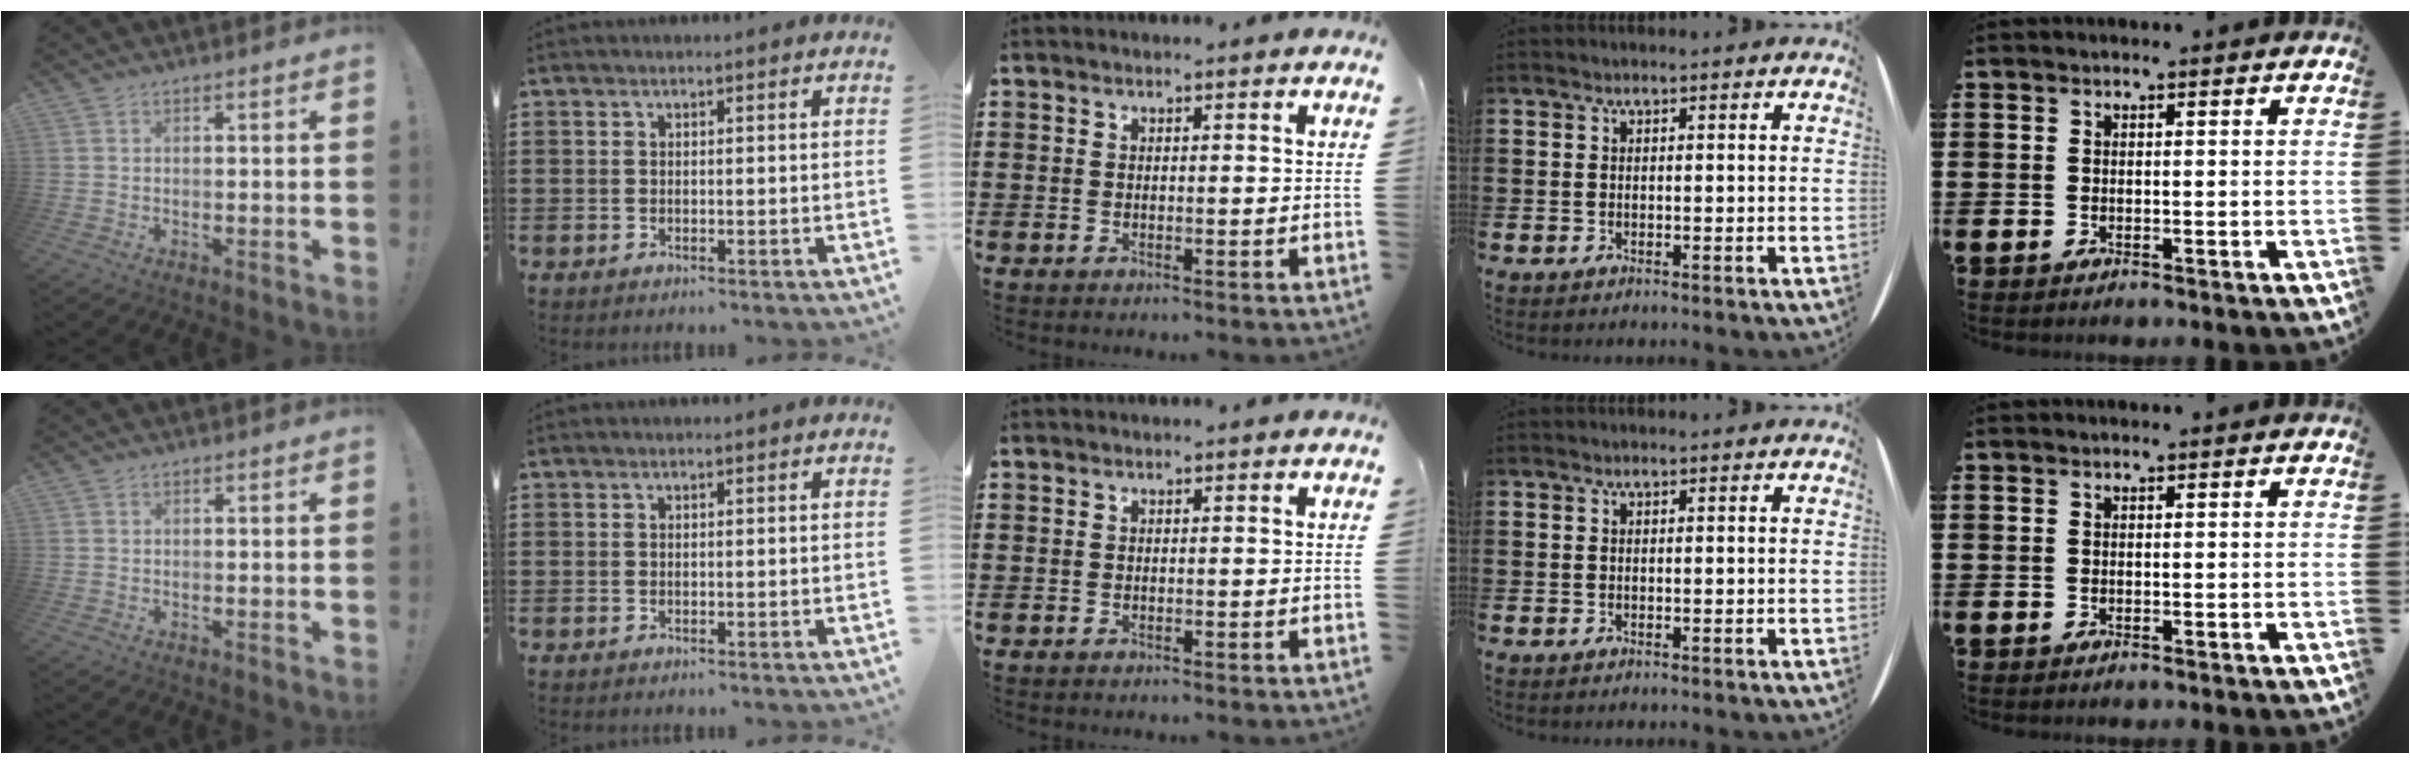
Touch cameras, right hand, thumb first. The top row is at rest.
{"middle": {"total": 0.6, "force": [0.3, -0.5, -0.1], "torque": [0.005, -0.002, 0.008]}}